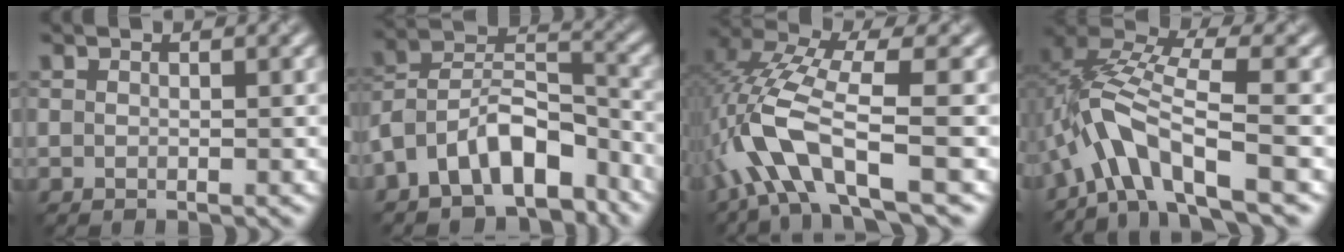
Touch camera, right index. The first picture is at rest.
{"total": 9.4, "force": [-6.7, 4.4, 5.1], "torque": [-0.084, 0.023, -0.121]}
{"total": 8.4, "force": [-3.5, 2.2, 7.3], "torque": [-0.171, 0.015, -0.062]}
{"total": 6.8, "force": [-3.7, 1.7, 5.4], "torque": [-0.120, 0.019, -0.068]}